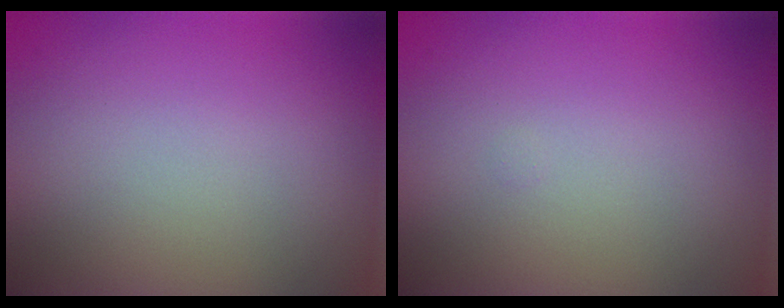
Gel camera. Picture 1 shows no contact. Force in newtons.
{"total": 0.0}